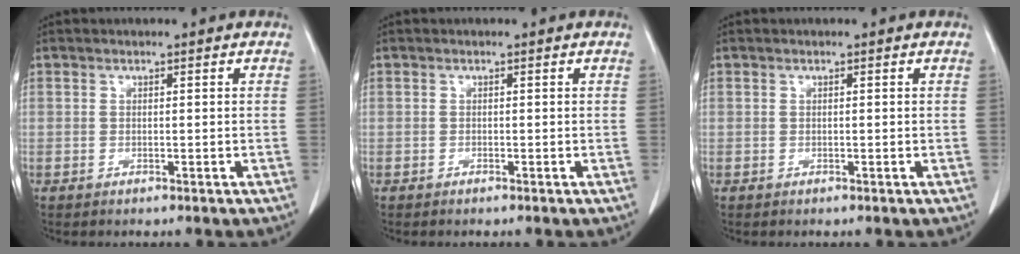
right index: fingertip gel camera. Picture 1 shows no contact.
{"total": 0.0}
{"total": 0.0}